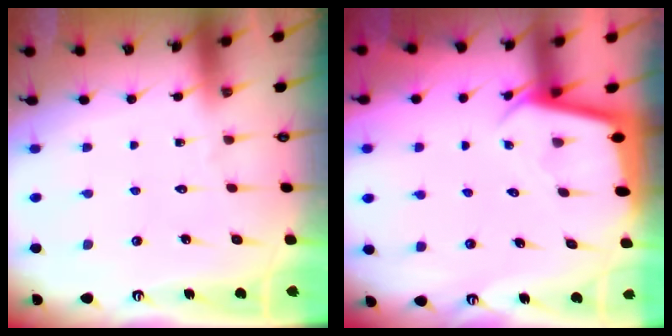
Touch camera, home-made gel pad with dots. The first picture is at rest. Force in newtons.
{"total": 2.5, "press": 2.5, "slide": 0.1}